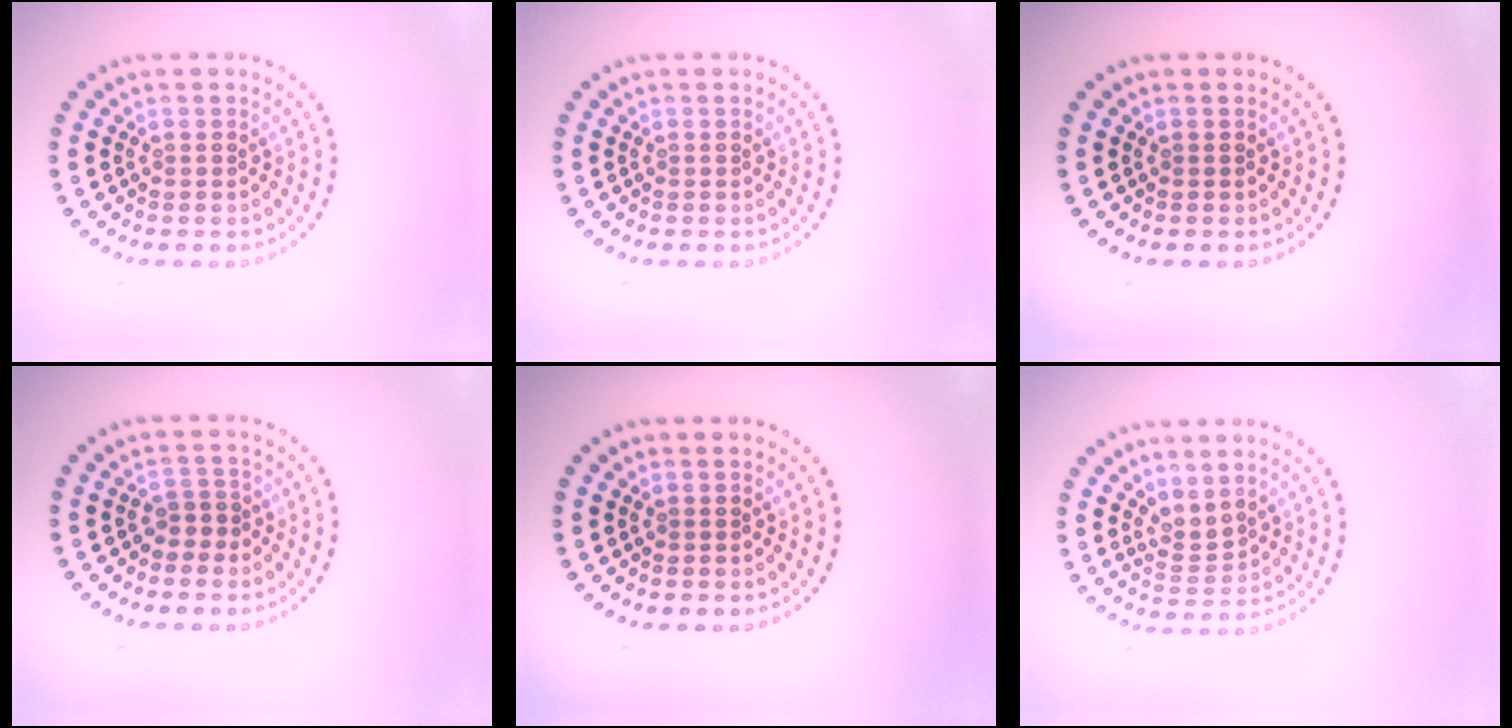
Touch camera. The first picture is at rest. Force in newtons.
{"total": 0.0}
{"total": 0.0}
{"total": 1.6, "press": 1.3, "slide": 0.9}
{"total": 0.0}
{"total": 1.9, "press": 1.4, "slide": 1.2}